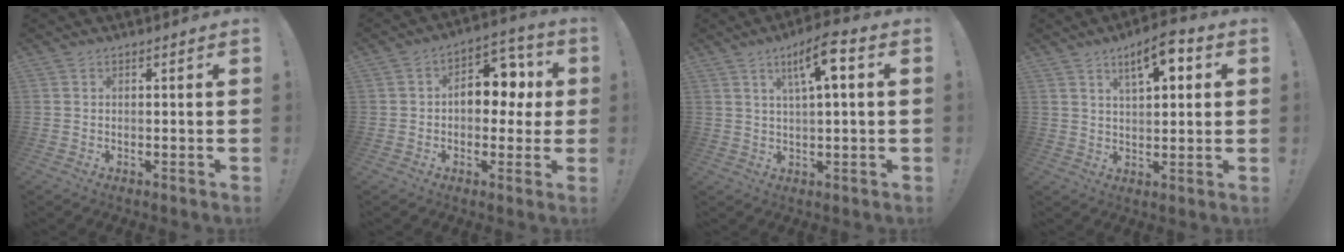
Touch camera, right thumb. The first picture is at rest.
{"total": 11.8, "force": [1.0, 7.9, 8.6], "torque": [-0.117, 0.010, 0.021]}
{"total": 8.8, "force": [3.0, 1.7, 8.1], "torque": [-0.135, 0.000, 0.044]}
{"total": 8.4, "force": [3.9, 3.0, 6.8], "torque": [-0.097, -0.017, 0.062]}